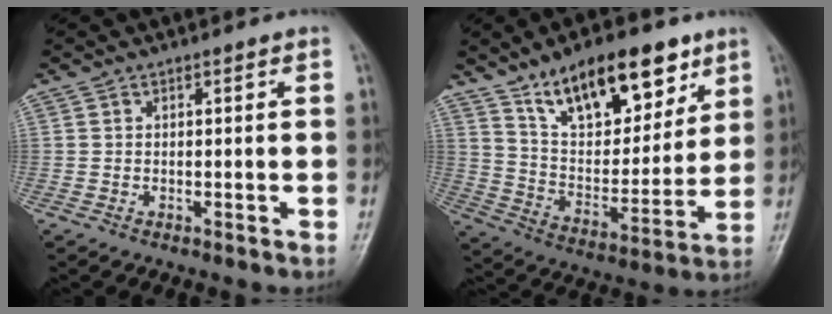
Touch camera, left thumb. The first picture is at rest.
{"total": 19.8, "force": [12.3, 9.0, 12.7], "torque": [-0.150, -0.053, 0.215]}